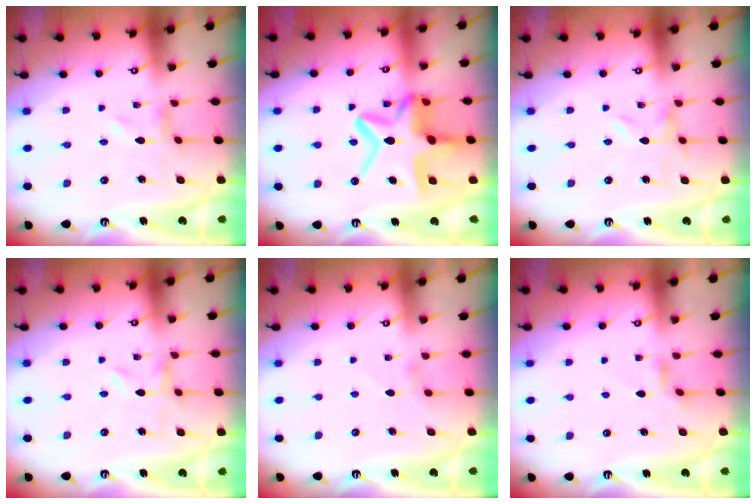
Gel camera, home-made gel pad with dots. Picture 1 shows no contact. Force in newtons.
{"total": 17.6, "press": 17.5, "slide": 1.6}
{"total": 0.0}
{"total": 0.0}
{"total": 0.7, "press": 0.6, "slide": 0.3}
{"total": 2.5, "press": 2.5, "slide": 0.4}